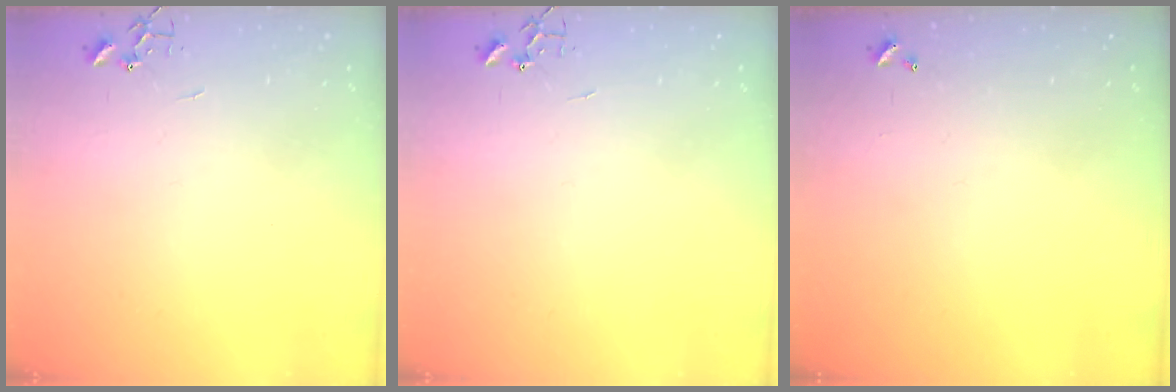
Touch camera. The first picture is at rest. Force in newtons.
{"total": 0.0}
{"total": 0.0}